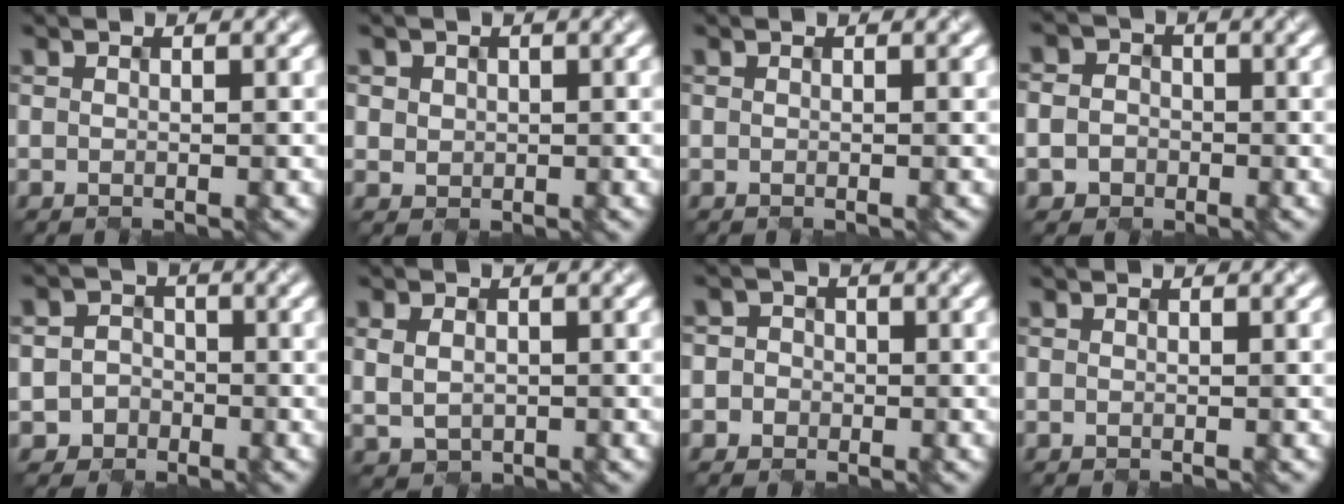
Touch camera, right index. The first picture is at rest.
{"total": 1.0, "force": [0.2, 1.0, -0.3], "torque": [-0.008, -0.002, 0.017]}
{"total": 0.5, "force": [0.0, 0.2, 0.5], "torque": [-0.005, 0.003, -0.007]}
{"total": 2.8, "force": [-1.0, 2.6, 0.3], "torque": [0.005, 0.007, -0.027]}
{"total": 2.8, "force": [-1.6, 2.2, 0.0], "torque": [0.006, 0.001, -0.023]}
{"total": 2.0, "force": [-0.4, 1.7, 1.1], "torque": [-0.030, -0.007, 0.006]}
{"total": 2.0, "force": [-0.7, 1.9, -0.2], "torque": [0.017, 0.001, -0.018]}
{"total": 0.0}